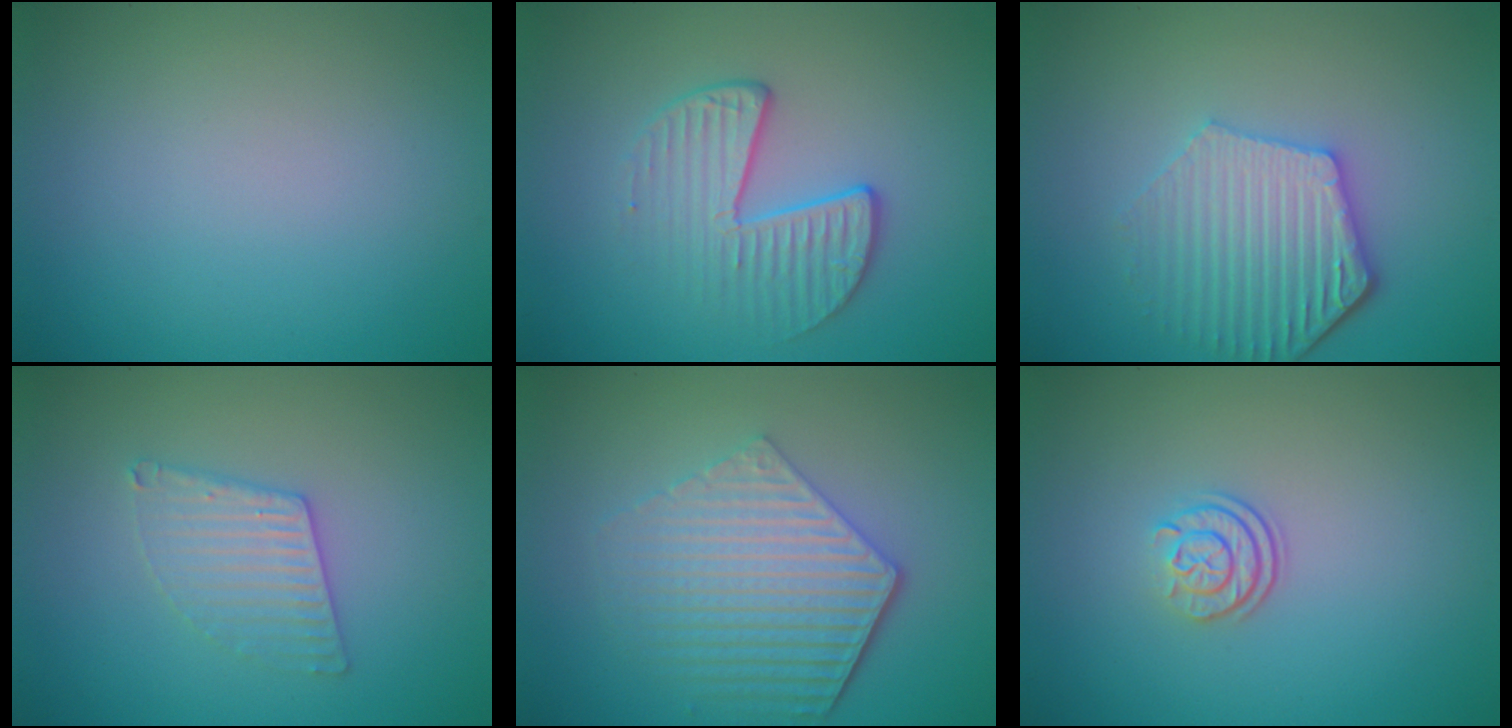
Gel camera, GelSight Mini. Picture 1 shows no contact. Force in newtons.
{"total": 3.0, "press": 2.4, "slide": 1.8}
{"total": 5.1, "press": 4.2, "slide": 2.9}
{"total": 2.8, "press": 2.8, "slide": 0.3}
{"total": 6.1, "press": 4.5, "slide": 4.1}
{"total": 2.3, "press": 1.7, "slide": 1.6}